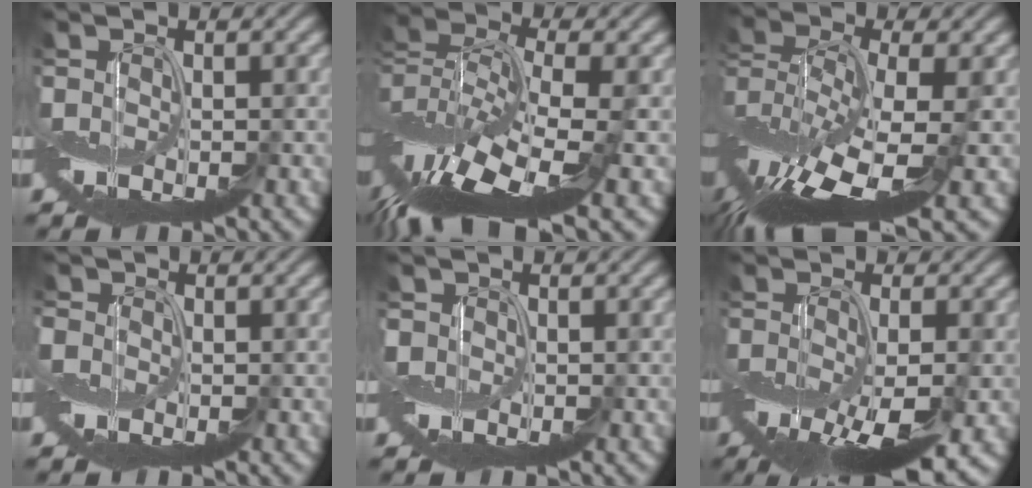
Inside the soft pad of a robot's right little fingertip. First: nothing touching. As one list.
[{"total": 12.3, "force": [-6.3, 4.4, 9.6], "torque": [-0.195, 0.005, -0.114]}, {"total": 13.4, "force": [-5.7, 4.5, 11.2], "torque": [-0.242, 0.004, -0.101]}, {"total": 1.8, "force": [-0.4, 1.6, 0.6], "torque": [-0.020, -0.001, -0.008]}, {"total": 2.4, "force": [0.2, 2.3, 0.7], "torque": [-0.021, 0.008, -0.003]}, {"total": 8.8, "force": [-4.3, 2.7, 7.2], "torque": [-0.137, -0.032, -0.061]}]